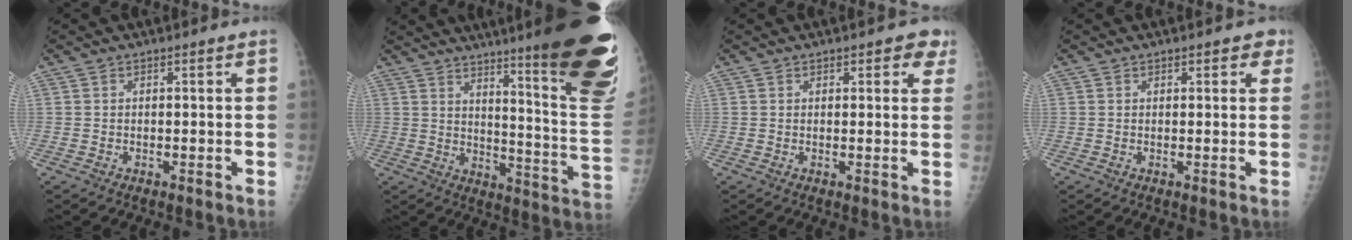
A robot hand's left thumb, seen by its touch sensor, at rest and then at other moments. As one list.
[{"total": 27.4, "force": [17.4, 3.1, 21.0], "torque": [-0.210, -0.109, 0.232]}, {"total": 3.8, "force": [2.2, 2.1, 2.2], "torque": [0.007, -0.005, 0.019]}, {"total": 2.5, "force": [1.5, 1.5, 1.4], "torque": [0.007, -0.003, 0.014]}]